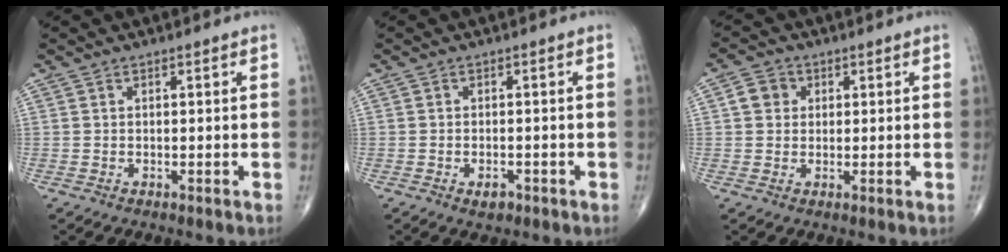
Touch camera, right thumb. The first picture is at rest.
{"total": 2.4, "force": [-1.4, 1.3, 1.5], "torque": [-0.017, 0.003, -0.017]}
{"total": 4.0, "force": [0.9, 3.5, 1.6], "torque": [-0.014, 0.005, 0.010]}